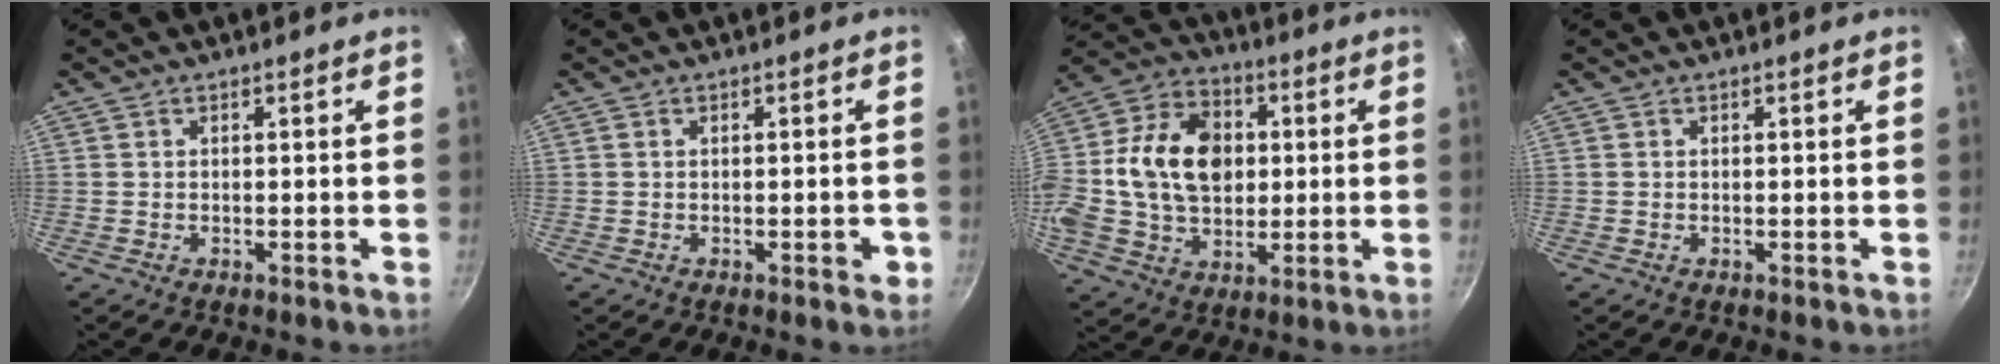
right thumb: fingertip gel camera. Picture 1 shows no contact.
{"total": 2.0, "force": [-0.6, 1.0, 1.7], "torque": [-0.011, 0.004, -0.009]}
{"total": 20.9, "force": [1.7, 15.3, 14.2], "torque": [-0.240, 0.028, 0.020]}
{"total": 0.0}